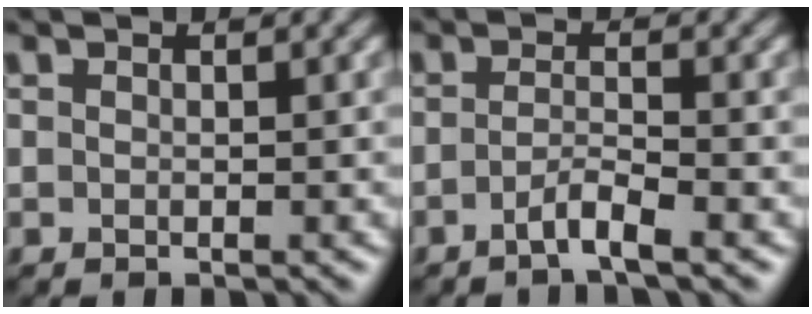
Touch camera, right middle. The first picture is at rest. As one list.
[{"total": 2.3, "force": [-1.3, 0.3, 1.8], "torque": [-0.031, 0.004, -0.032]}]